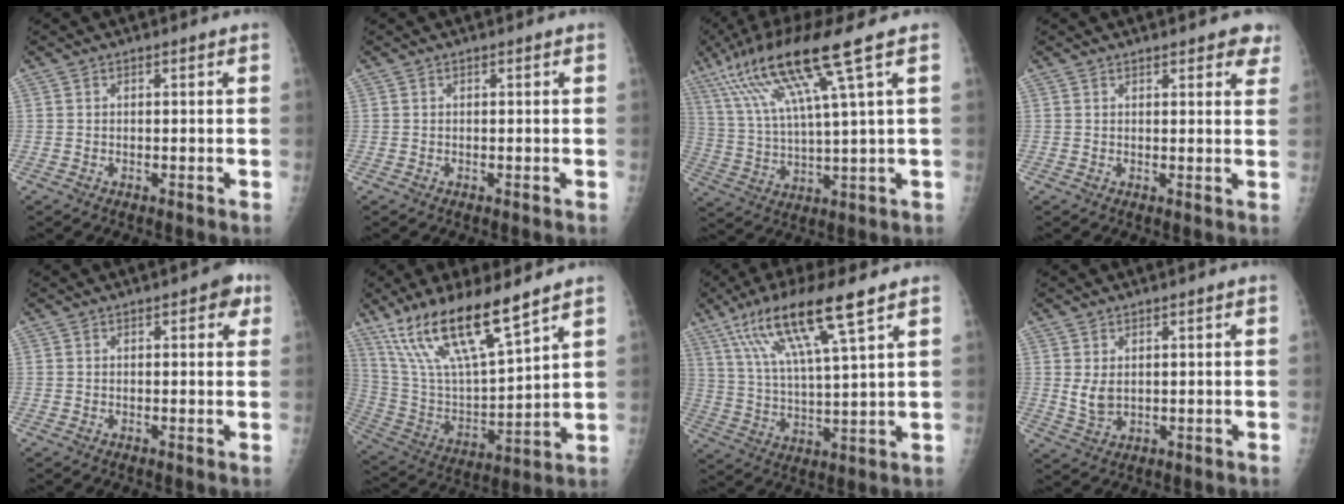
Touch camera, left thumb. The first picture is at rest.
{"total": 0.0}
{"total": 16.6, "force": [8.5, 0.6, 14.3], "torque": [-0.292, -0.011, 0.161]}
{"total": 4.5, "force": [3.4, 1.8, 2.4], "torque": [0.005, -0.012, 0.036]}
{"total": 3.4, "force": [1.6, 1.7, 2.5], "torque": [-0.012, 0.001, 0.011]}
{"total": 19.7, "force": [13.5, 4.3, 13.7], "torque": [-0.246, -0.055, 0.265]}
{"total": 16.2, "force": [9.3, 2.2, 13.1], "torque": [-0.252, -0.022, 0.178]}
{"total": 3.6, "force": [1.0, 2.3, 2.6], "torque": [-0.043, -0.013, 0.027]}